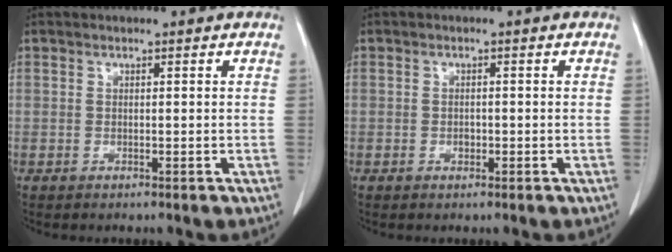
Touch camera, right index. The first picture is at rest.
{"total": 1.0, "force": [-0.3, 0.7, 0.6], "torque": [-0.011, 0.001, -0.004]}